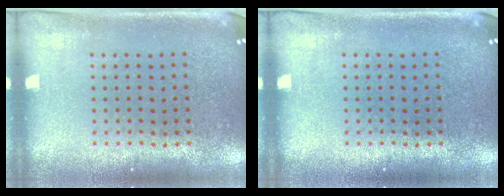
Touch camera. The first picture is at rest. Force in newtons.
{"total": 0.0}